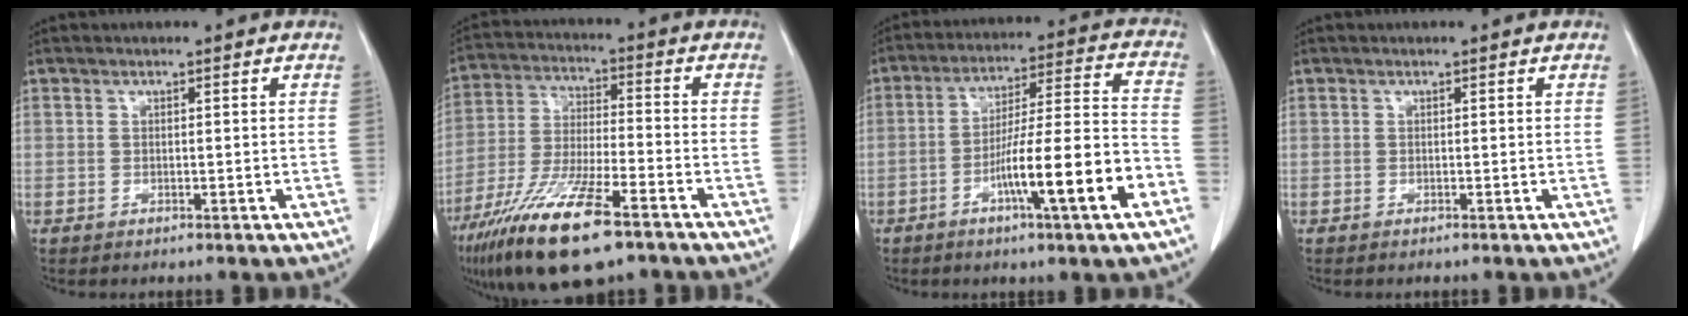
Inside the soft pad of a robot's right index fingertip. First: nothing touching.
{"total": 16.4, "force": [-10.5, 2.8, 12.3], "torque": [-0.257, -0.039, -0.192]}
{"total": 15.2, "force": [-6.4, 0.1, 13.8], "torque": [-0.230, 0.002, -0.100]}
{"total": 0.0}